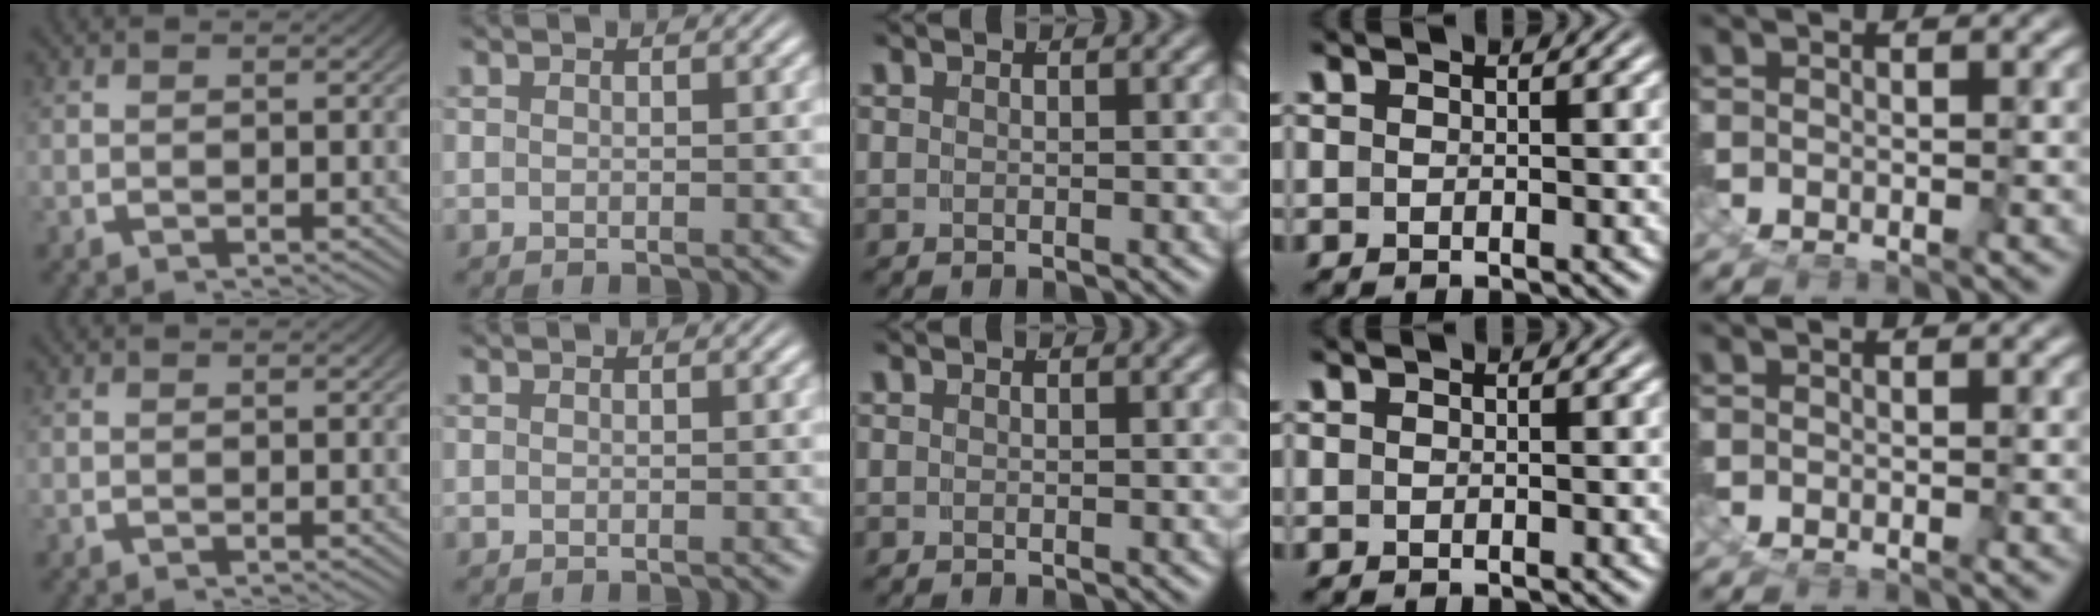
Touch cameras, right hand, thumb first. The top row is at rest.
{}